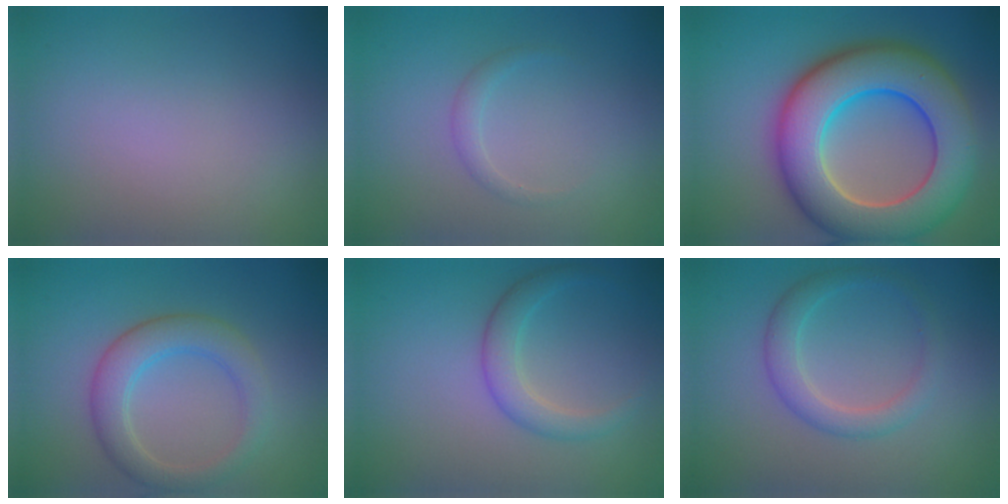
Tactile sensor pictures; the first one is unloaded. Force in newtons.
{"total": 1.1, "press": 1.1, "slide": 0.0}
{"total": 12.4, "press": 12.4, "slide": 0.8}
{"total": 4.1, "press": 4.1, "slide": 0.4}
{"total": 2.6, "press": 2.6, "slide": 0.1}
{"total": 2.8, "press": 2.8, "slide": 0.1}